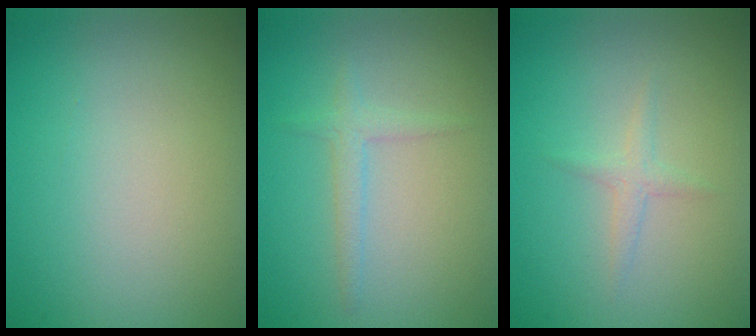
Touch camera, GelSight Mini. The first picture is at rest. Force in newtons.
{"total": 1.5, "press": 1.5, "slide": 0.0}
{"total": 1.1, "press": 1.1, "slide": 0.0}